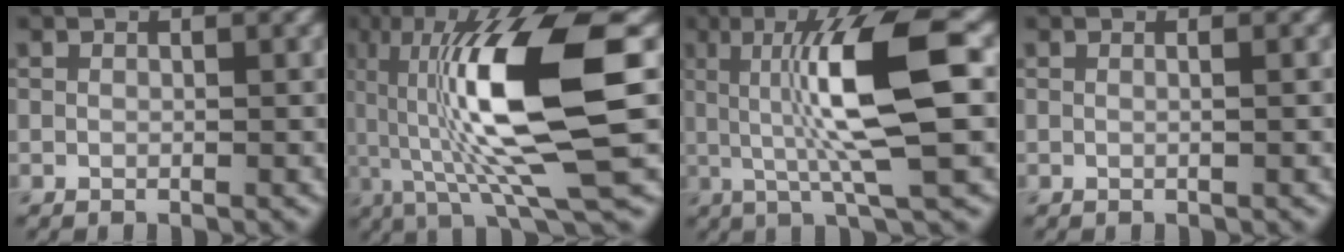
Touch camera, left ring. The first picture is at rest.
{"total": 12.8, "force": [1.0, 2.9, 12.4], "torque": [-0.225, 0.005, 0.019]}
{"total": 9.2, "force": [0.9, 1.7, 9.0], "torque": [-0.144, 0.001, 0.019]}
{"total": 1.1, "force": [0.2, 0.5, 1.0], "torque": [-0.006, -0.001, -0.008]}